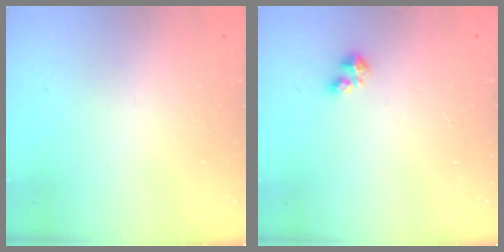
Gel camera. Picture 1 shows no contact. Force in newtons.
{"total": 2.9, "press": 2.9, "slide": 0.5}